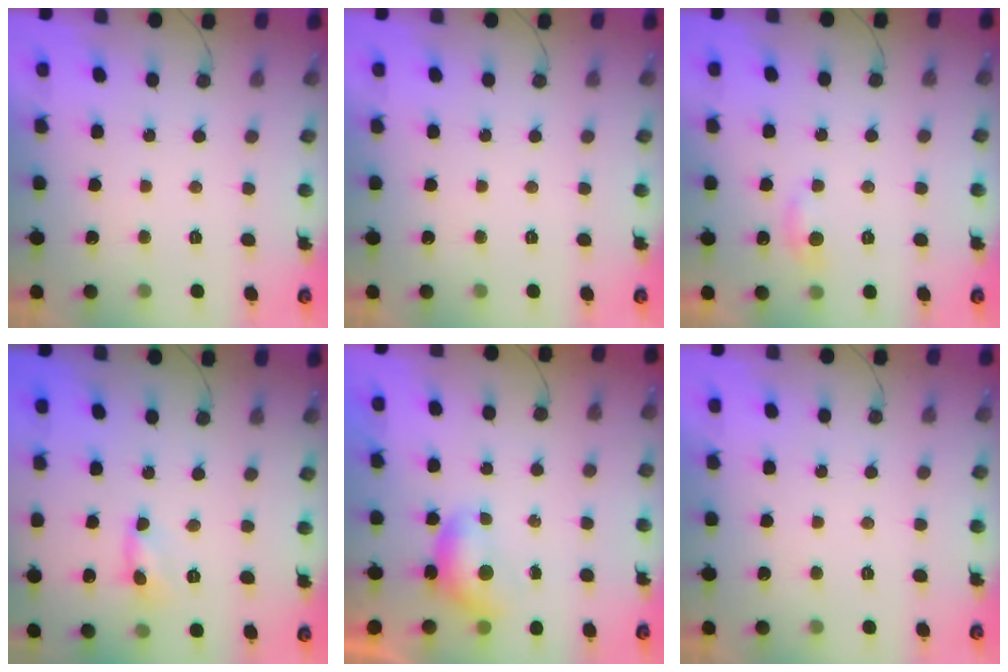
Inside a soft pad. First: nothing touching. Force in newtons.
{"total": 0.0}
{"total": 4.8, "press": 4.8, "slide": 0.7}
{"total": 0.8, "press": 0.7, "slide": 0.1}
{"total": 5.2, "press": 5.2, "slide": 0.7}
{"total": 0.0}